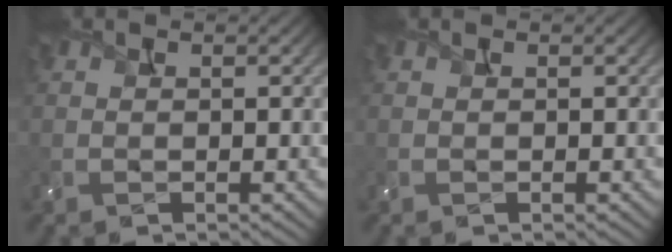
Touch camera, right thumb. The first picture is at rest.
{"total": 0.0}